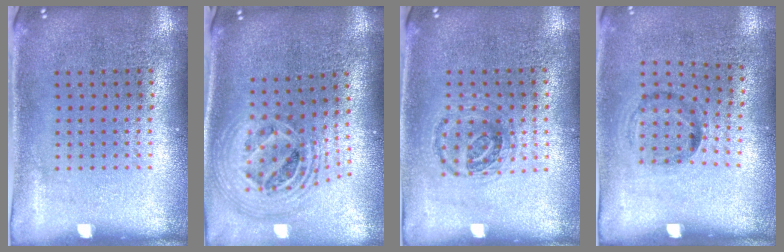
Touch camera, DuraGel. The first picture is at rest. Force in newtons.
{"total": 2.5, "press": 1.8, "slide": 1.7}
{"total": 0.9, "press": 0.9, "slide": 0.2}
{"total": 1.3, "press": 0.7, "slide": 1.0}